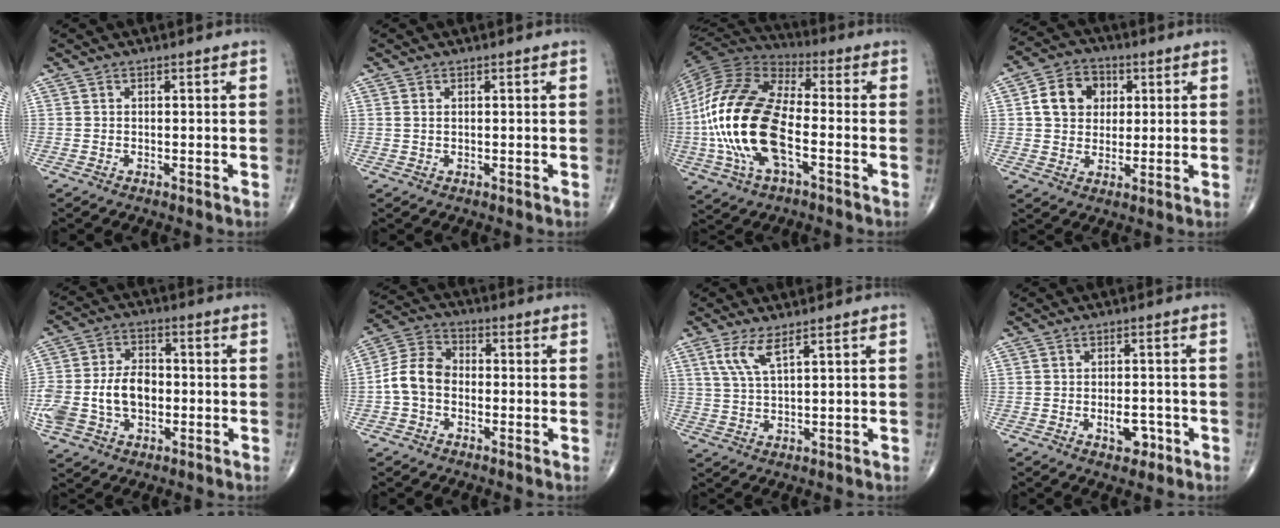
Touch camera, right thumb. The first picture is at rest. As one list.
[{"total": 0.7, "force": [0.3, 0.3, 0.5], "torque": [-0.013, 0.003, 0.007]}, {"total": 22.5, "force": [-4.2, 10.6, 19.4], "torque": [-0.420, 0.016, -0.080]}, {"total": 9.9, "force": [2.2, 8.0, 5.3], "torque": [-0.059, 0.001, 0.032]}, {"total": 14.4, "force": [-1.9, 9.9, 10.3], "torque": [-0.210, 0.021, -0.029]}, {"total": 8.3, "force": [-1.5, 6.2, 5.3], "torque": [-0.093, 0.030, -0.043]}, {"total": 5.1, "force": [2.9, 1.1, 4.0], "torque": [-0.090, -0.013, 0.067]}, {"total": 4.0, "force": [-1.6, 2.2, 2.9], "torque": [-0.029, 0.006, -0.020]}]